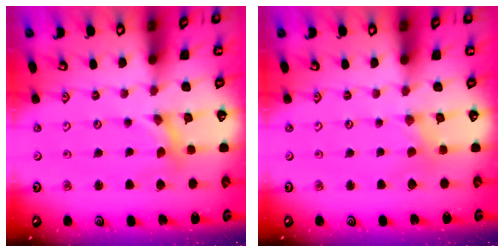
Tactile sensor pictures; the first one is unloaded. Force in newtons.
{"total": 0.0}